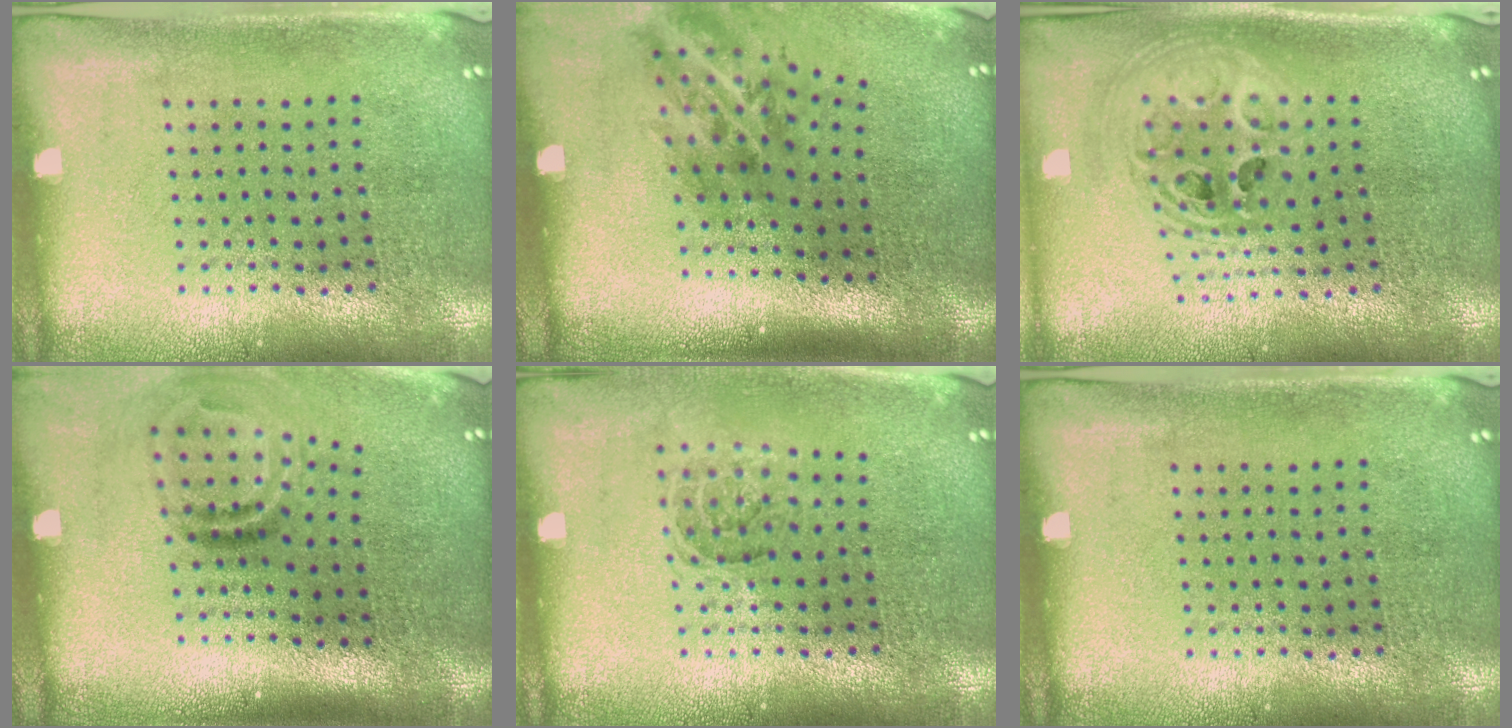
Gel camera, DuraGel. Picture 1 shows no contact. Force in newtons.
{"total": 1.9, "press": 1.3, "slide": 1.5}
{"total": 2.4, "press": 1.8, "slide": 1.5}
{"total": 1.9, "press": 1.1, "slide": 1.5}
{"total": 1.2, "press": 1.1, "slide": 0.5}
{"total": 0.0}